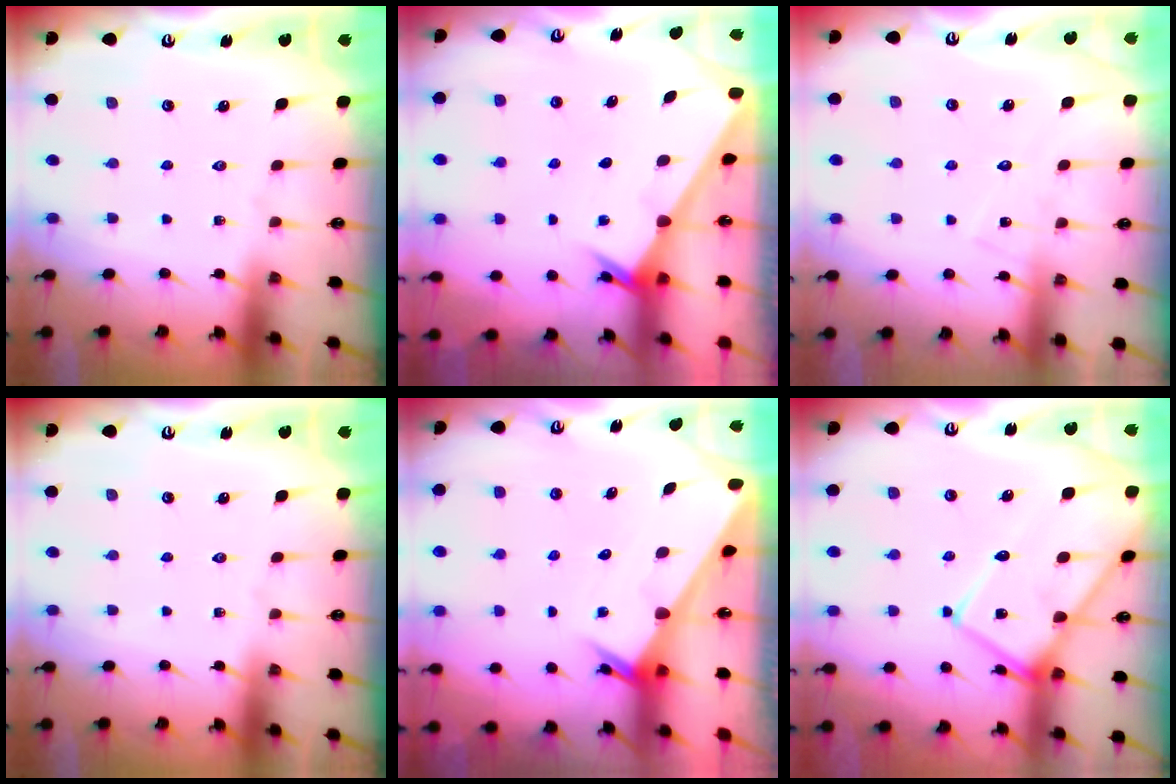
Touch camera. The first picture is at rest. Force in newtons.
{"total": 2.3, "press": 2.3, "slide": 0.2}
{"total": 8.1, "press": 8.0, "slide": 0.3}
{"total": 0.0}
{"total": 2.0, "press": 2.0, "slide": 0.0}
{"total": 13.2, "press": 13.2, "slide": 1.3}